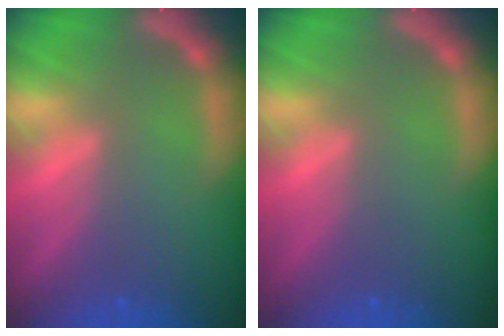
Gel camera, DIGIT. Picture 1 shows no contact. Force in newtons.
{"total": 0.0}